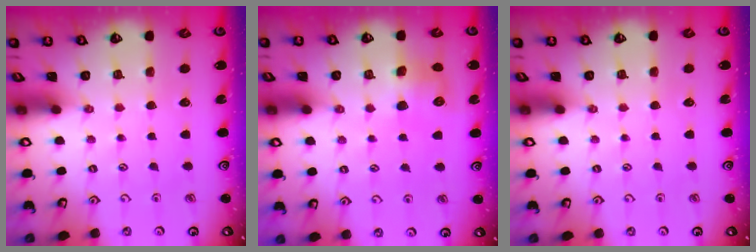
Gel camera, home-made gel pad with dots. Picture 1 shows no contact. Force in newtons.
{"total": 8.4, "press": 8.4, "slide": 0.5}
{"total": 0.0}